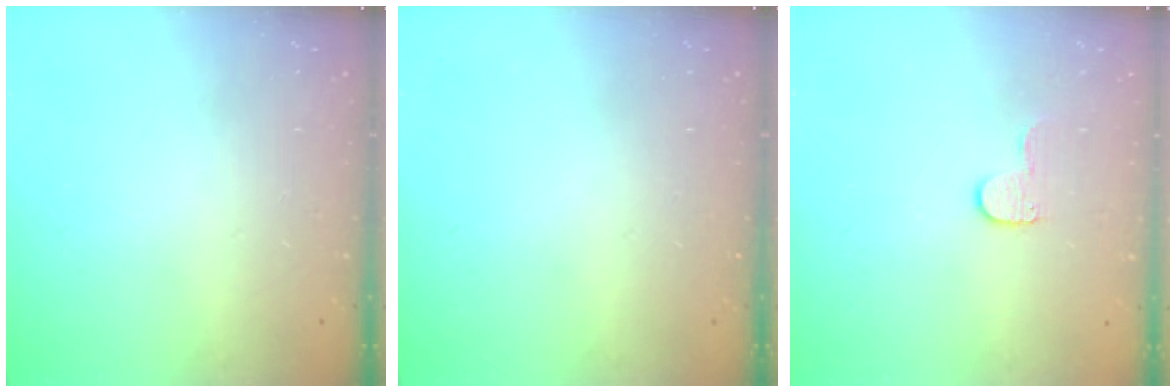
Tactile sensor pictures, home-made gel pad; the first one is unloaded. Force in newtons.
{"total": 0.0}
{"total": 5.4, "press": 5.3, "slide": 0.5}